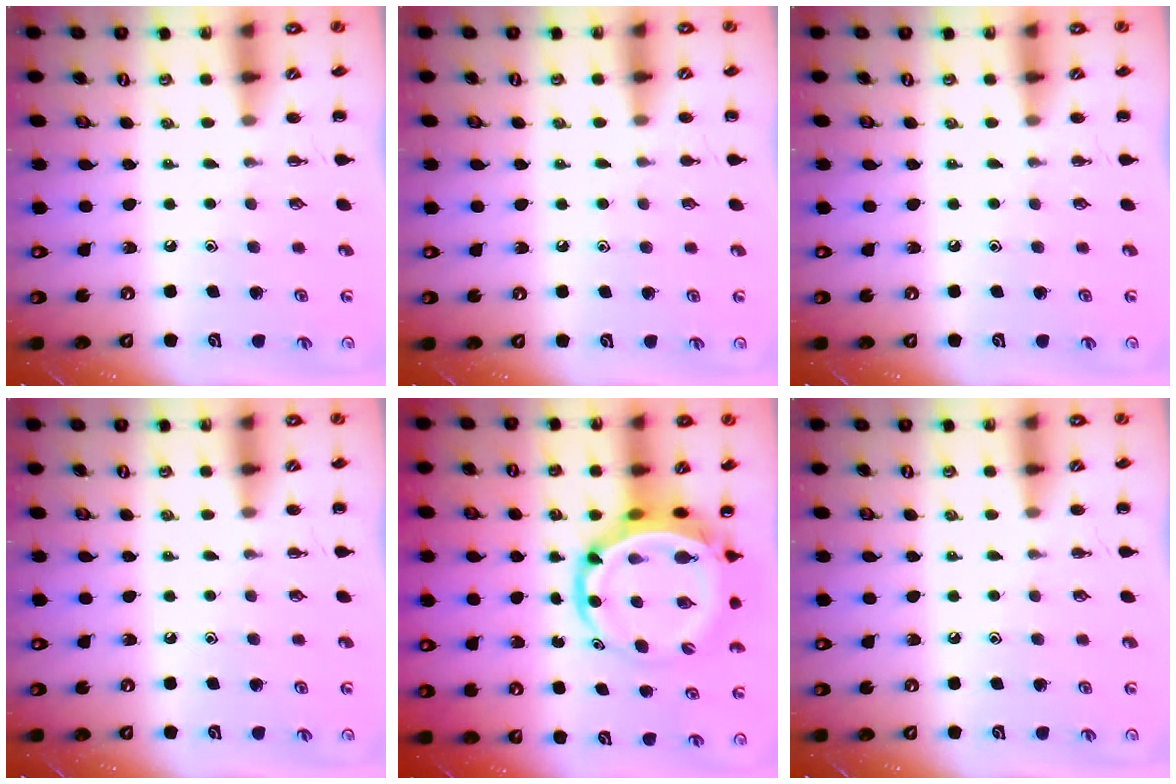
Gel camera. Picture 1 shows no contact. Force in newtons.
{"total": 3.8, "press": 3.6, "slide": 1.3}
{"total": 0.0}
{"total": 0.0}
{"total": 9.2, "press": 8.7, "slide": 2.9}
{"total": 0.0}